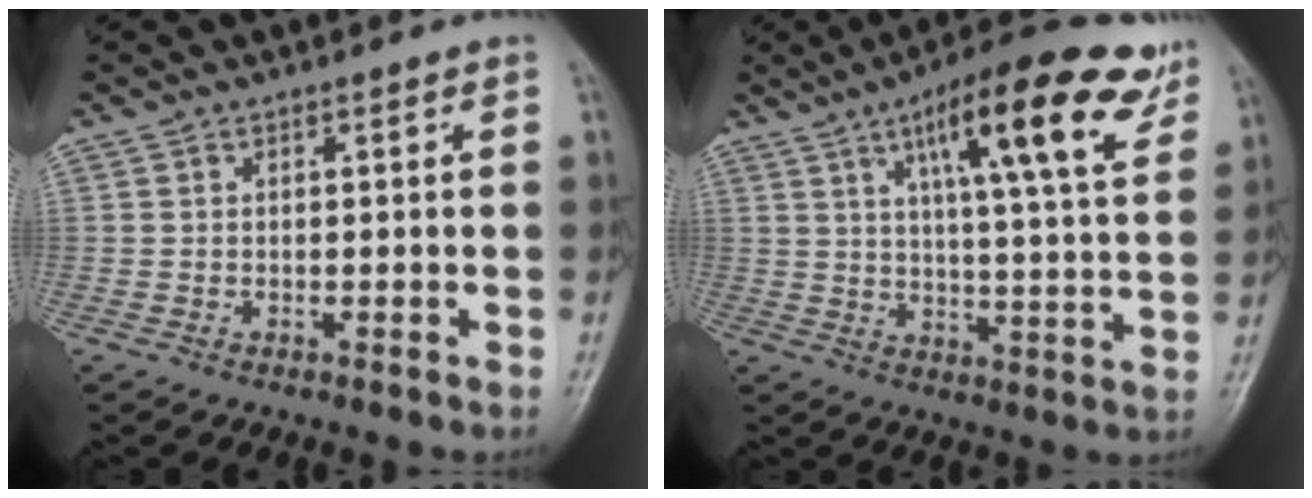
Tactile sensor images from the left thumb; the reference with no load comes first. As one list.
[{"total": 19.1, "force": [10.0, 4.6, 15.6], "torque": [-0.203, -0.026, 0.143]}]